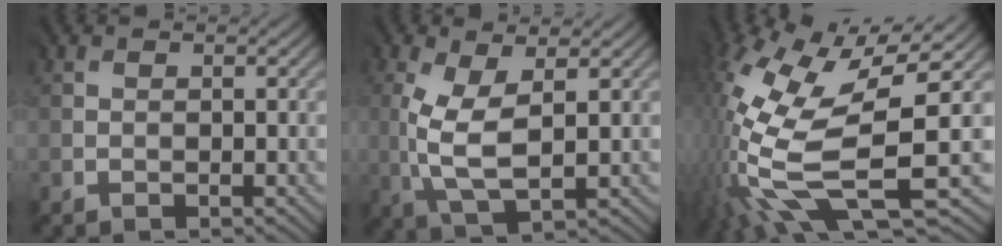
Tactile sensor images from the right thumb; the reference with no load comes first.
{"total": 5.9, "force": [0.5, 2.3, 5.4], "torque": [-0.137, 0.000, 0.013]}
{"total": 14.6, "force": [-2.0, 6.6, 12.9], "torque": [-0.317, -0.033, -0.012]}